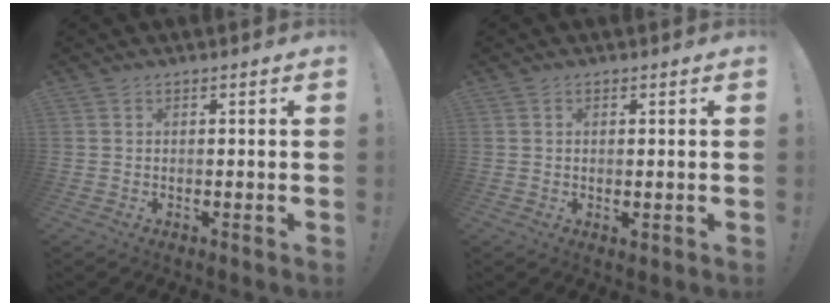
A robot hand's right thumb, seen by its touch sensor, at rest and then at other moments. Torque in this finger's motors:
{"motor_torque": [-0.17, 0.06, 0.02, 0.15, -0.11]}